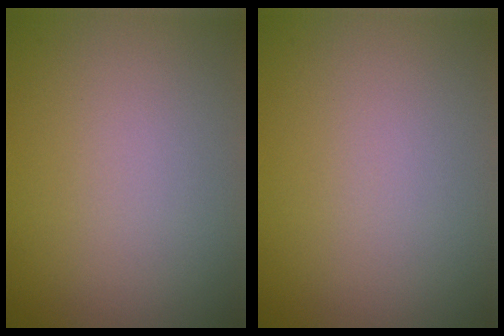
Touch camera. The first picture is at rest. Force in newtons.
{"total": 0.0}